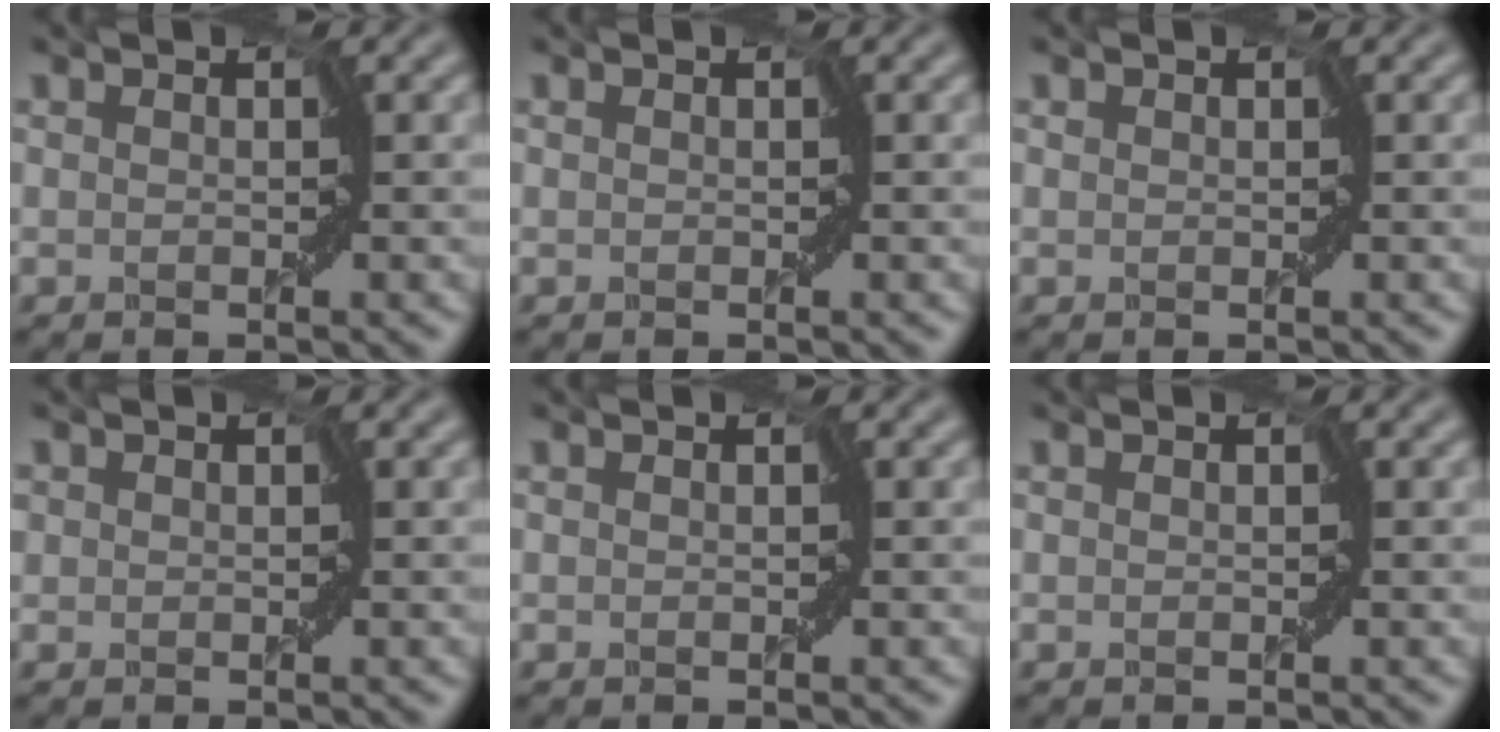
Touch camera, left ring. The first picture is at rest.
{"total": 0.0}
{"total": 0.6, "force": [0.3, 0.5, 0.2], "torque": [-0.004, 0.004, -0.004]}
{"total": 0.8, "force": [0.4, 0.6, 0.2], "torque": [-0.003, 0.003, -0.005]}
{"total": 0.0}
{"total": 0.0}